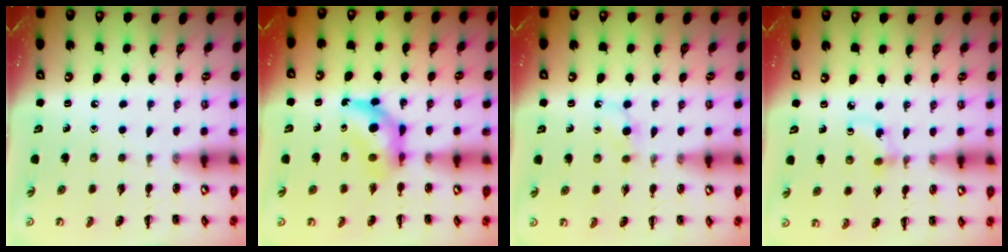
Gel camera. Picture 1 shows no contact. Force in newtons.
{"total": 6.1, "press": 6.0, "slide": 1.1}
{"total": 2.8, "press": 2.6, "slide": 1.1}
{"total": 3.0, "press": 2.8, "slide": 1.2}